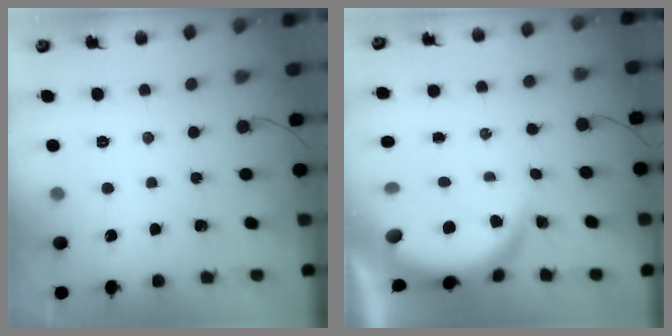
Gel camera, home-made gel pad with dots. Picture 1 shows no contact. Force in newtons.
{"total": 6.9, "press": 6.6, "slide": 1.8}